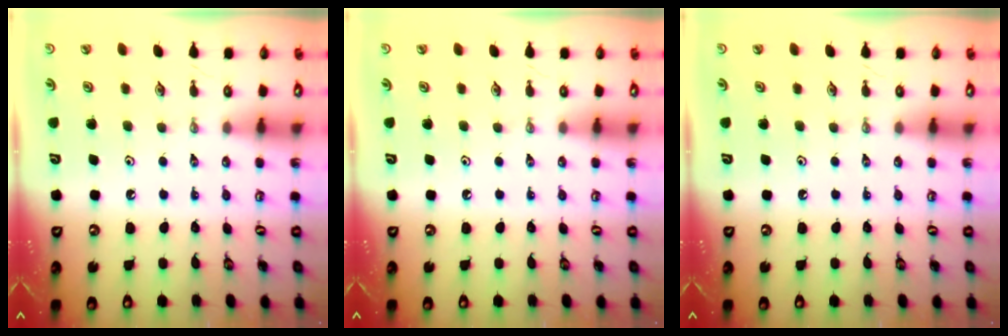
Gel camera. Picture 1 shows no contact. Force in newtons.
{"total": 0.0}
{"total": 0.0}